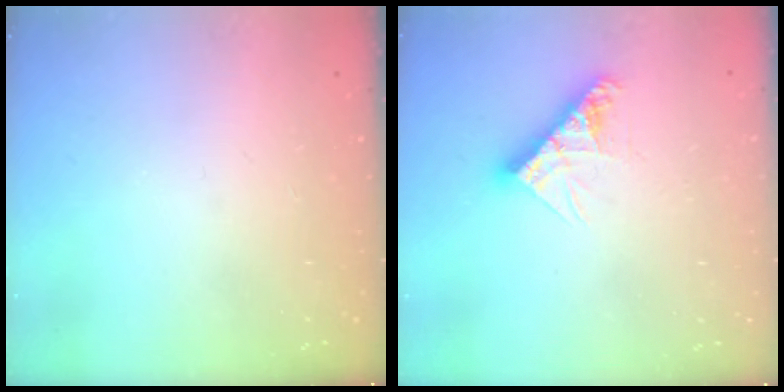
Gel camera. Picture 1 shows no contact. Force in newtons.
{"total": 9.8, "press": 9.8, "slide": 0.7}